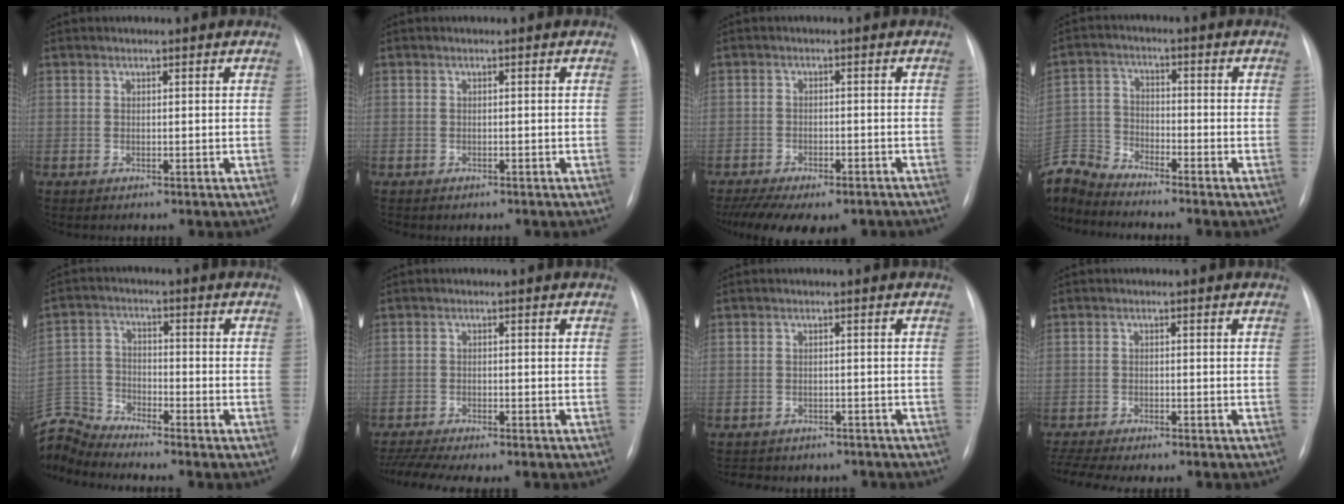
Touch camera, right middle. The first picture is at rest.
{"total": 0.6, "force": [-0.5, 0.3, 0.2], "torque": [-0.012, -0.001, -0.006]}
{"total": 13.8, "force": [-10.2, 6.1, 7.0], "torque": [-0.145, -0.007, -0.134]}
{"total": 8.6, "force": [-8.6, 0.3, 0.6], "torque": [-0.025, 0.006, -0.174]}
{"total": 8.9, "force": [-8.9, -0.7, 0.0], "torque": [-0.017, 0.015, -0.176]}
{"total": 9.9, "force": [-8.7, 1.1, 4.5], "torque": [-0.071, -0.003, -0.129]}
{"total": 8.8, "force": [-7.7, 3.9, 1.9], "torque": [-0.035, 0.007, -0.086]}
{"total": 9.5, "force": [-8.5, 1.3, 3.9], "torque": [-0.065, -0.002, -0.124]}